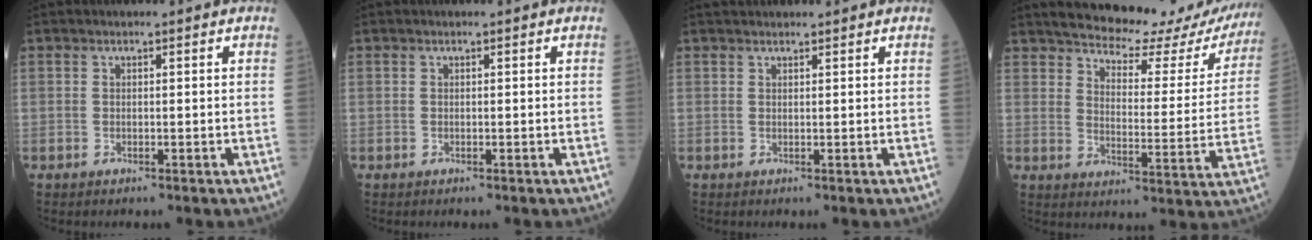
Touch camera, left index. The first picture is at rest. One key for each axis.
{"total": 0.0}
{"total": 3.5, "fx": 3.4, "fy": 0.4, "fz": 1.0, "tx": -0.011, "ty": 0.033, "tz": 0.050}
{"total": 20.3, "fx": 18.7, "fy": 4.4, "fz": 6.5, "tx": -0.074, "ty": -0.049, "tz": 0.220}